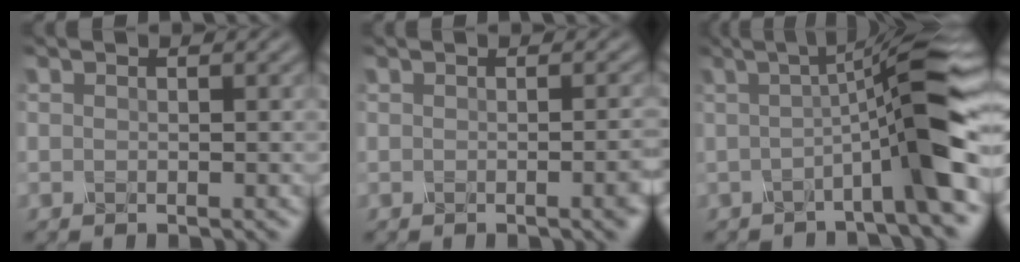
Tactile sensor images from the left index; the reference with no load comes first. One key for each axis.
{"total": 2.0, "fx": -0.4, "fy": 0.5, "fz": 1.9, "tx": -0.015, "ty": 0.003, "tz": -0.005}
{"total": 8.9, "fx": -1.0, "fy": 1.0, "fz": 8.8, "tx": -0.113, "ty": 0.012, "tz": -0.030}